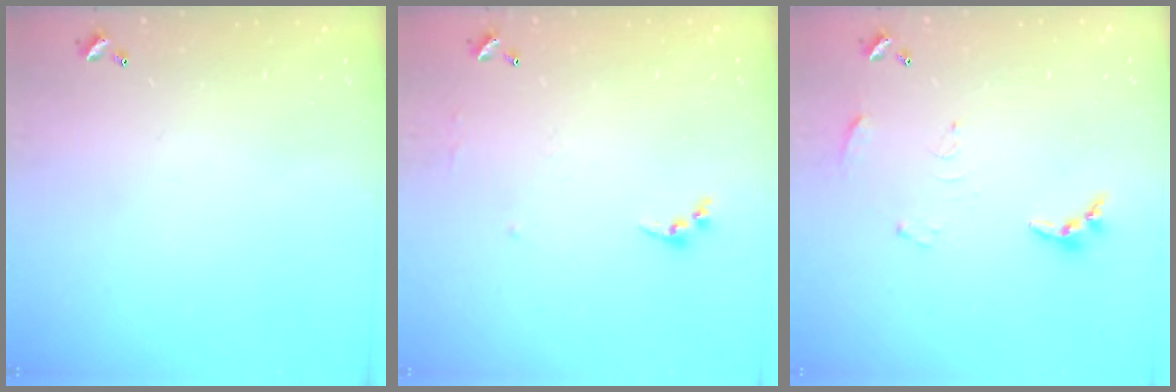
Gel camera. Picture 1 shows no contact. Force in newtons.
{"total": 5.3, "press": 5.2, "slide": 0.6}
{"total": 6.2, "press": 6.2, "slide": 0.5}